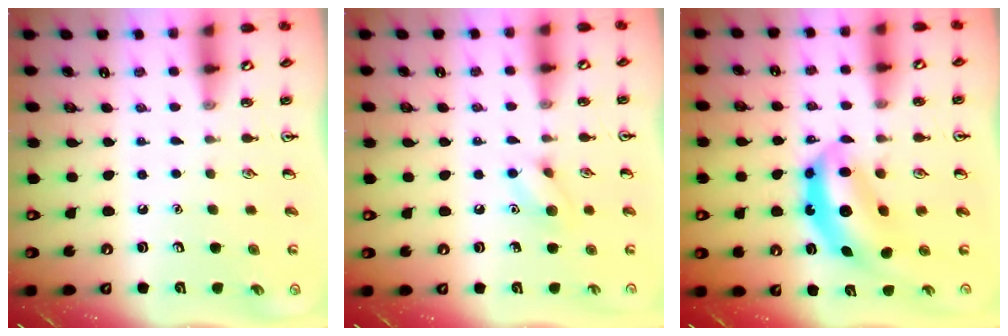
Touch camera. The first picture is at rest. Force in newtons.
{"total": 7.4, "press": 7.3, "slide": 1.0}
{"total": 9.4, "press": 9.0, "slide": 3.0}